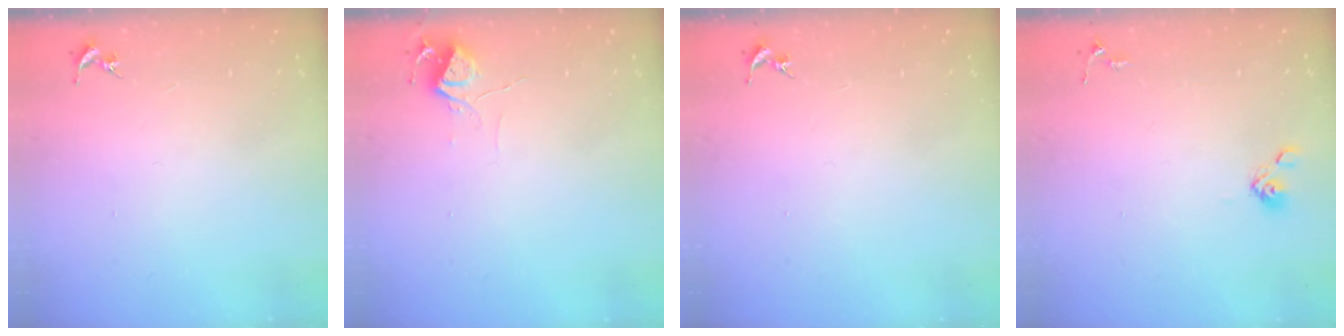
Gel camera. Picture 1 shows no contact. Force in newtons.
{"total": 6.0, "press": 6.0, "slide": 0.7}
{"total": 0.0}
{"total": 3.9, "press": 3.6, "slide": 1.5}